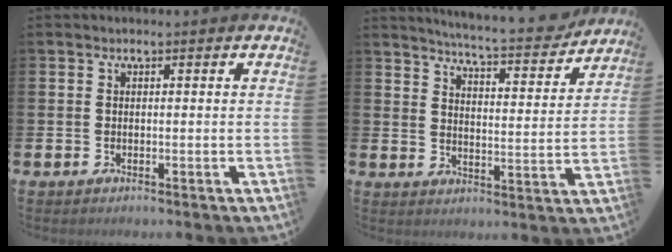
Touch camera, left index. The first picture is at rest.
{"total": 6.5, "force": [6.3, 0.1, 1.5], "torque": [-0.042, -0.051, 0.105]}